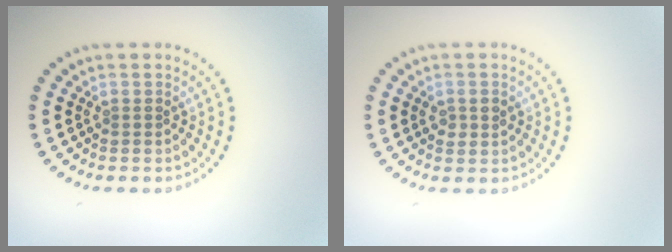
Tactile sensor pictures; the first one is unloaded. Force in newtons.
{"total": 1.5, "press": 1.5, "slide": 0.2}